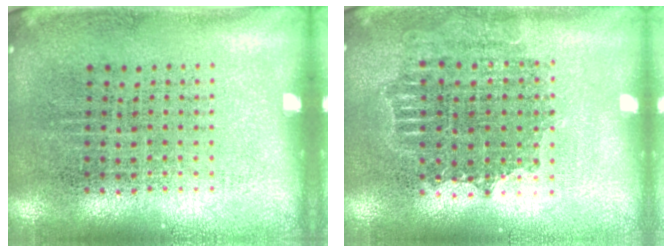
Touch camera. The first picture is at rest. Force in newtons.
{"total": 1.4, "press": 1.2, "slide": 0.7}